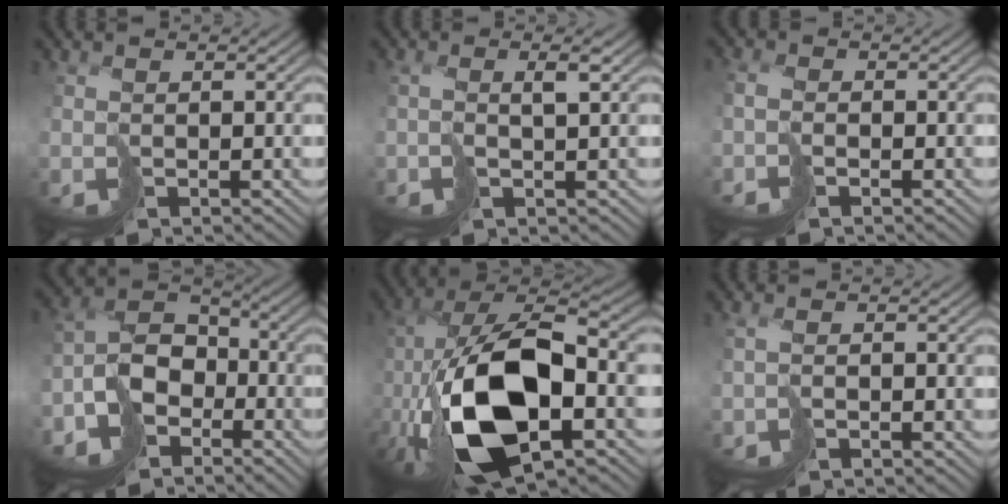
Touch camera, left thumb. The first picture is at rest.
{"total": 2.3, "force": [0.8, -0.3, 2.2], "torque": [-0.037, 0.012, 0.018]}
{"total": 1.8, "force": [-1.3, 0.8, 0.8], "torque": [-0.009, 0.009, -0.029]}
{"total": 8.6, "force": [-5.4, 5.1, 4.2], "torque": [-0.070, 0.000, -0.112]}
{"total": 17.8, "force": [-3.6, 7.3, 15.8], "torque": [-0.327, 0.003, -0.064]}
{"total": 1.1, "force": [-0.5, -0.1, 1.0], "torque": [-0.021, 0.005, -0.007]}